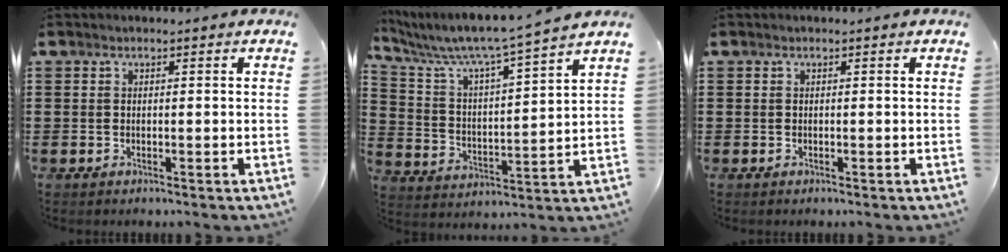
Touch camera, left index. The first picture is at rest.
{"total": 6.4, "force": [5.6, -0.2, 3.0], "torque": [-0.085, -0.042, 0.087]}
{"total": 0.0}